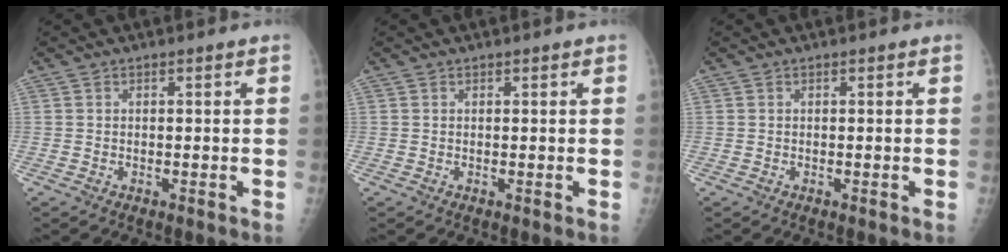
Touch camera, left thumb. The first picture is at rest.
{"total": 0.0}
{"total": 0.0}